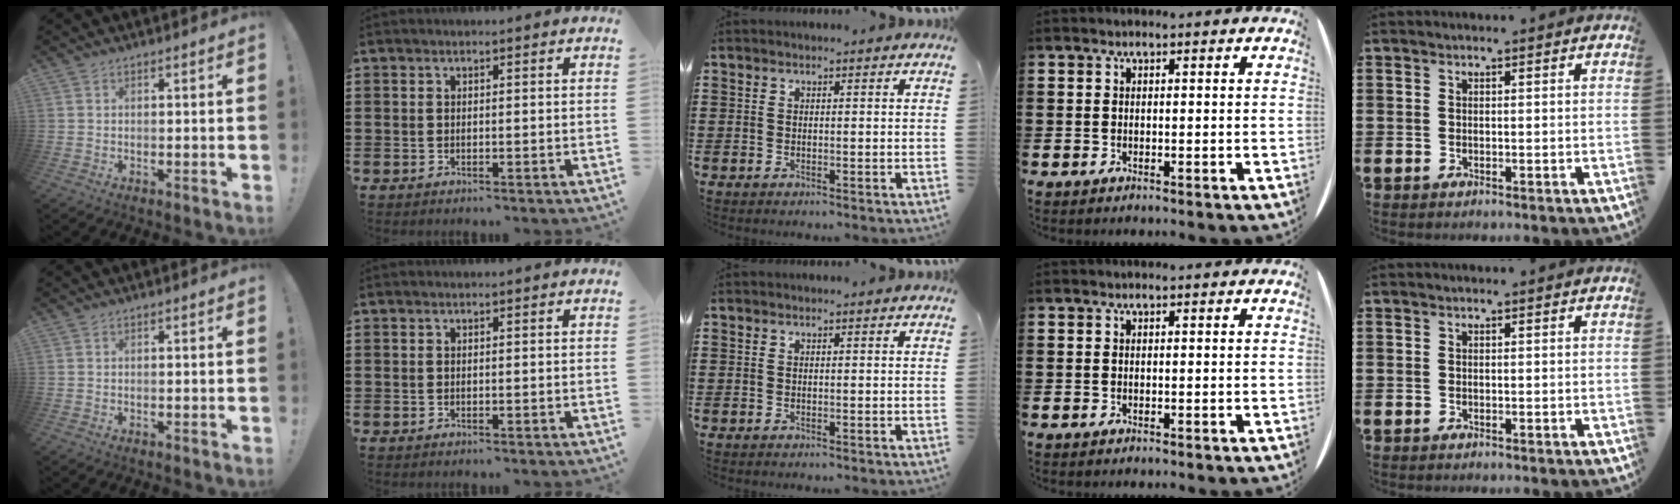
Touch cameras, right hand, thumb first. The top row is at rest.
{}